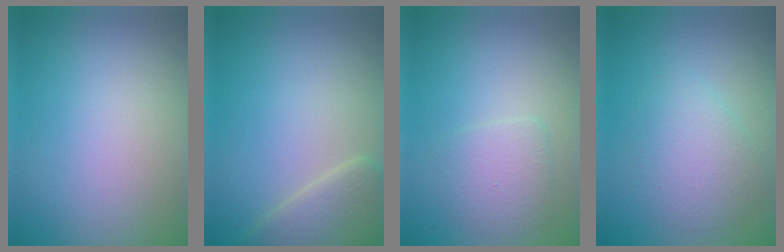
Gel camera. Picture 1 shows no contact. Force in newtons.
{"total": 3.5, "press": 3.5, "slide": 0.3}
{"total": 2.3, "press": 2.3, "slide": 0.1}
{"total": 3.1, "press": 3.1, "slide": 0.1}